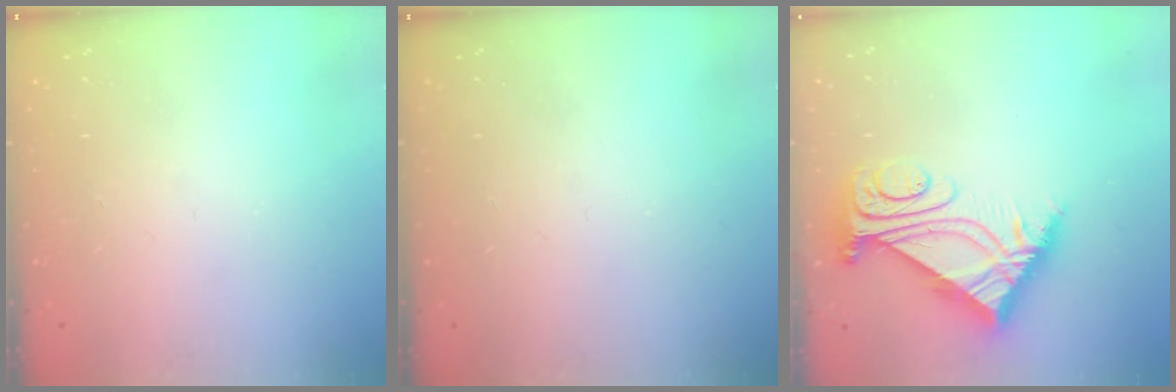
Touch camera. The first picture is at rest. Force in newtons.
{"total": 0.0}
{"total": 8.9, "press": 8.8, "slide": 1.1}